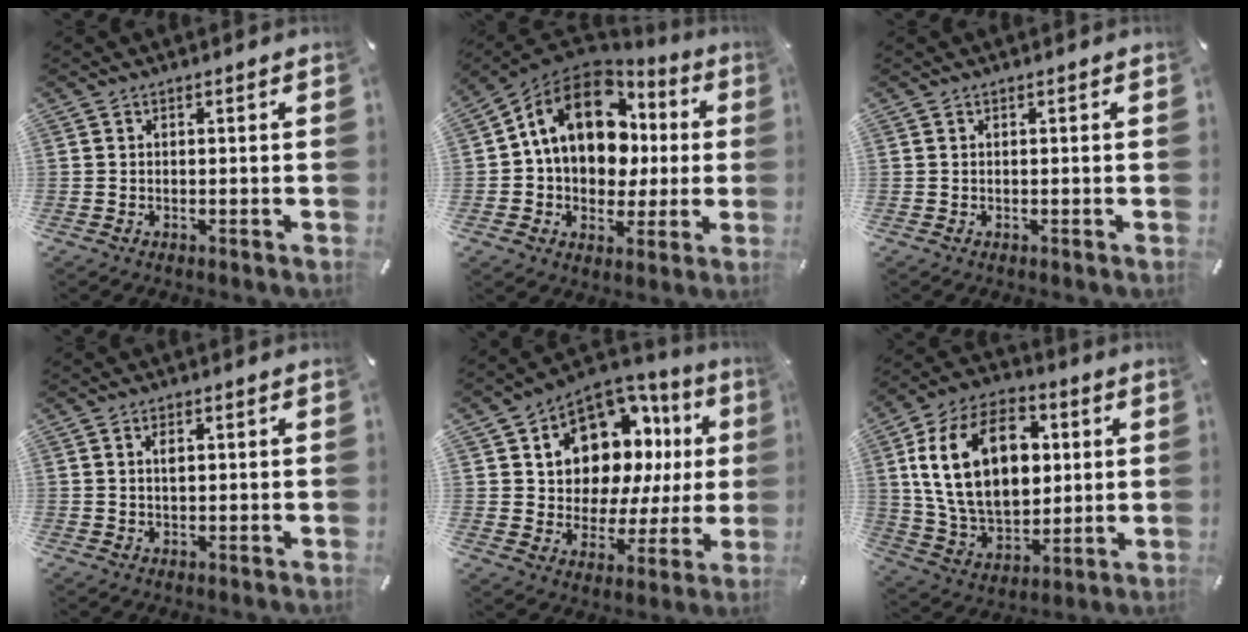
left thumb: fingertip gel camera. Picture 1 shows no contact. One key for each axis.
{"total": 16.2, "fx": 4.9, "fy": 12.3, "fz": 9.4, "tx": -0.178, "ty": -0.018, "tz": 0.092}
{"total": 0.0}
{"total": 1.9, "fx": 0.5, "fy": 0.9, "fz": 1.6, "tx": -0.035, "ty": 0.004, "tz": 0.007}
{"total": 13.6, "fx": 7.0, "fy": 9.4, "fz": 6.9, "tx": -0.112, "ty": -0.070, "tz": 0.127}
{"total": 22.8, "fx": 4.4, "fy": 15.6, "fz": 16.0, "tx": -0.316, "ty": 0.000, "tz": 0.071}